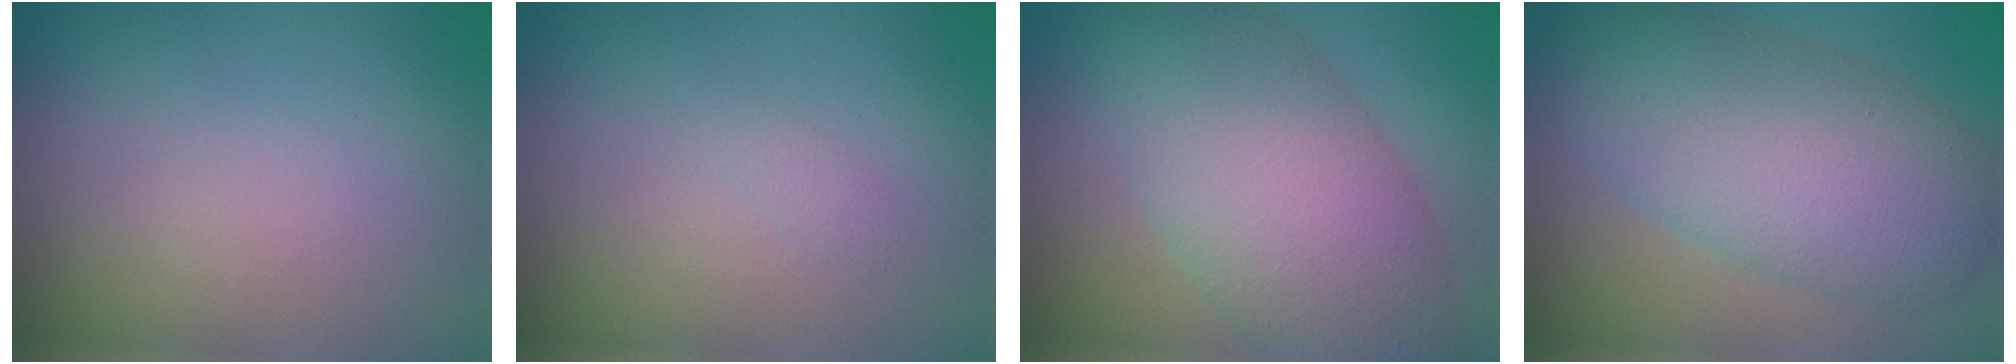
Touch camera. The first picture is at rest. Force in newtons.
{"total": 0.6, "press": 0.6, "slide": 0.0}
{"total": 8.8, "press": 8.8, "slide": 0.2}
{"total": 7.2, "press": 7.2, "slide": 0.3}